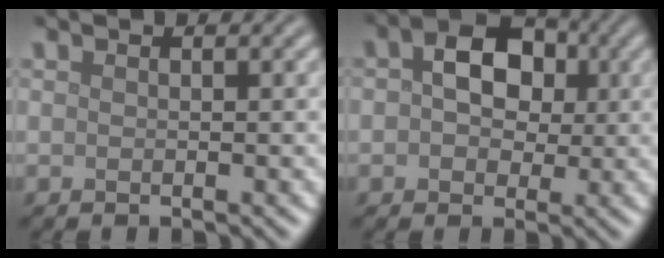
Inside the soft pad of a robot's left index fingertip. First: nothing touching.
{"total": 6.3, "force": [1.2, 4.5, 4.2], "torque": [-0.060, 0.015, -0.006]}